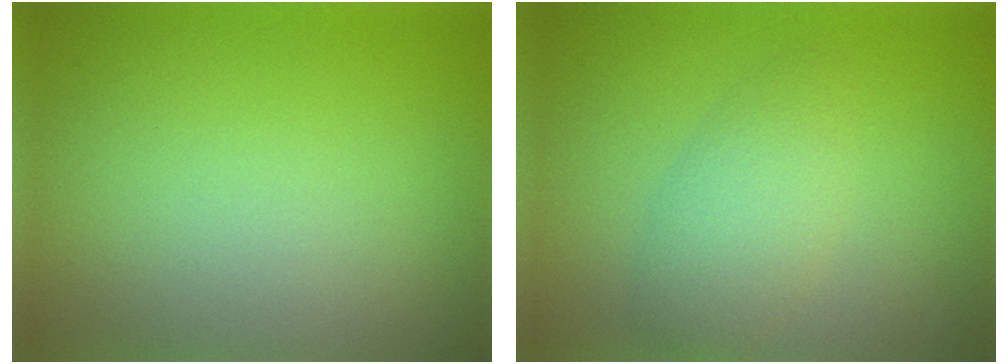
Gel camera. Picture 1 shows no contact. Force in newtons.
{"total": 3.3, "press": 3.3, "slide": 0.0}